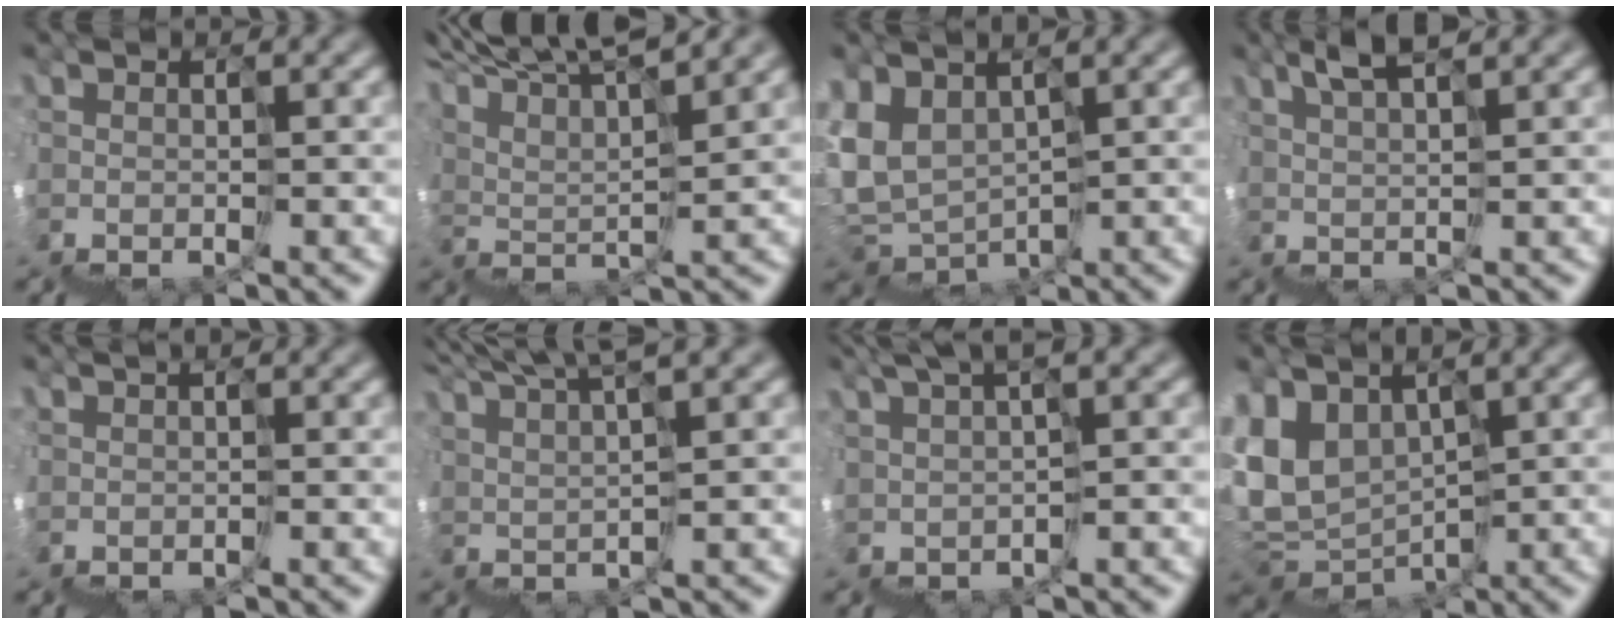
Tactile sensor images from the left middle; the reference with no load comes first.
{"total": 9.5, "force": [9.0, 0.7, 3.0], "torque": [-0.066, 0.034, 0.137]}
{"total": 3.9, "force": [-0.3, 3.5, 1.8], "torque": [-0.032, 0.003, 0.005]}
{"total": 2.9, "force": [2.9, -0.3, 0.5], "torque": [-0.018, 0.027, 0.053]}
{"total": 0.7, "force": [0.5, 0.0, 0.4], "torque": [0.003, 0.003, 0.012]}
{"total": 6.0, "force": [5.7, 0.0, 2.0], "torque": [-0.044, 0.028, 0.095]}
{"total": 3.3, "force": [2.8, 0.0, 1.8], "torque": [-0.046, 0.019, 0.049]}
{"total": 5.4, "force": [1.8, 4.4, 2.7], "torque": [-0.058, 0.009, 0.049]}